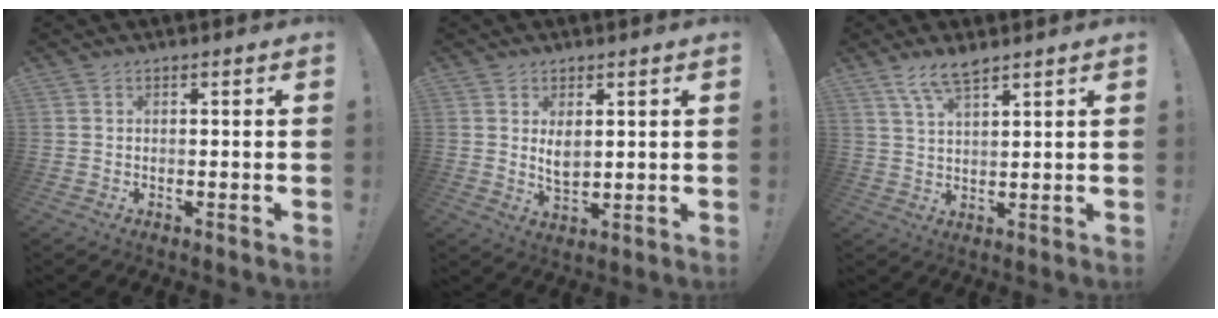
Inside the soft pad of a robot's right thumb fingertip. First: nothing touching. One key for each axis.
{"total": 4.5, "fx": 1.9, "fy": 2.3, "fz": 3.4, "tx": -0.040, "ty": -0.016, "tz": 0.031}
{"total": 6.4, "fx": 4.8, "fy": 1.6, "fz": 3.9, "tx": -0.083, "ty": -0.018, "tz": 0.090}